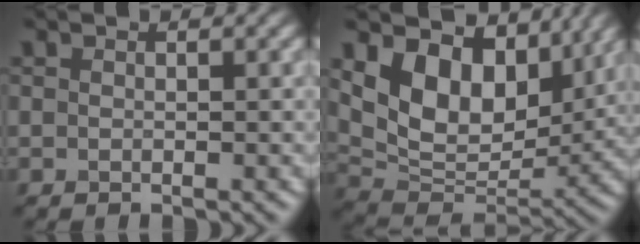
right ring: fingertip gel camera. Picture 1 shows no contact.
{"total": 11.1, "force": [4.9, 6.9, 7.2], "torque": [-0.136, -0.009, 0.089]}